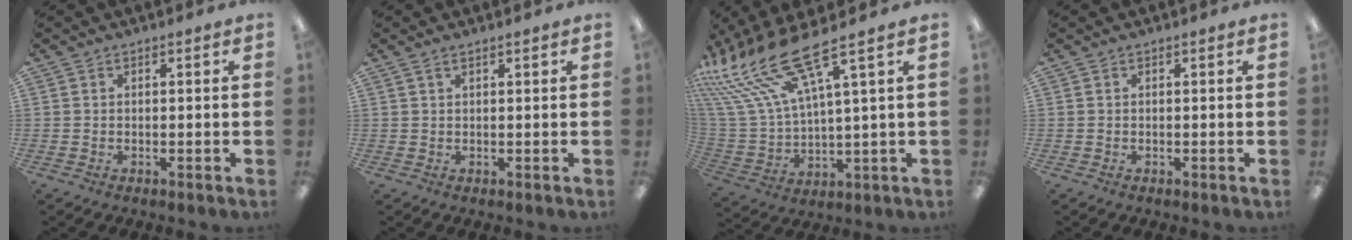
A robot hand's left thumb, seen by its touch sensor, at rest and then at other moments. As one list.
[{"total": 1.4, "force": [0.9, 0.6, 0.9], "torque": [-0.020, 0.001, 0.016]}, {"total": 18.7, "force": [13.0, 4.7, 12.6], "torque": [-0.290, -0.085, 0.224]}, {"total": 0.0}]